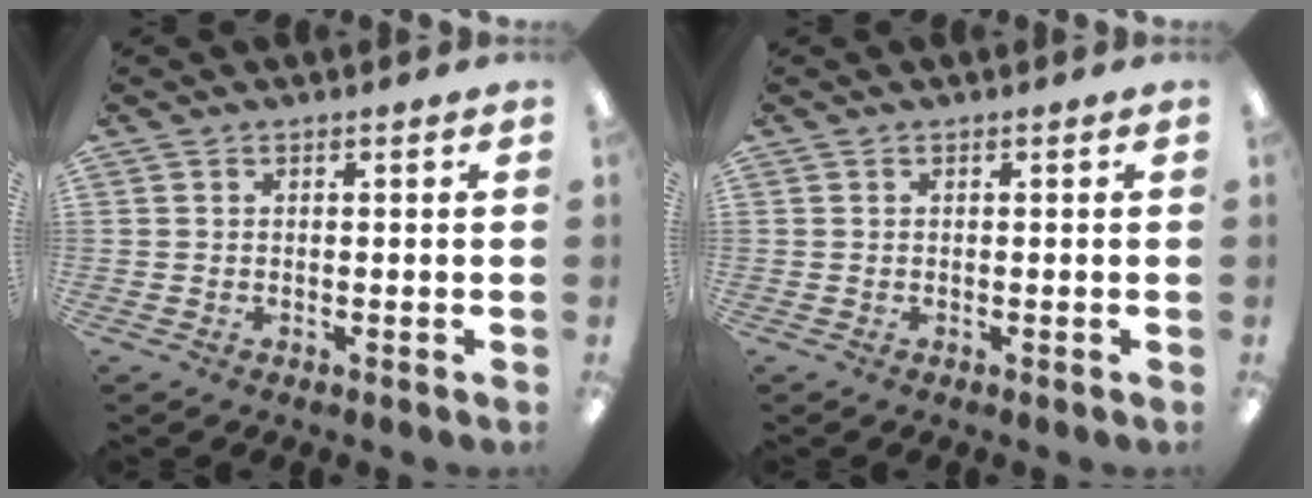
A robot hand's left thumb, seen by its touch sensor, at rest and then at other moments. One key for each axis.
{"total": 0.0}